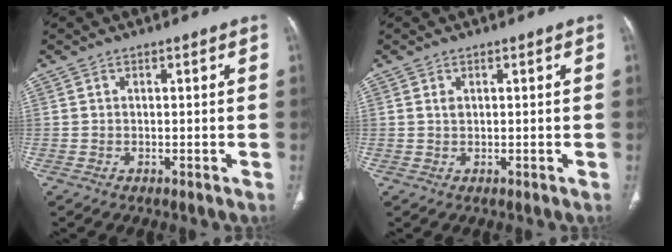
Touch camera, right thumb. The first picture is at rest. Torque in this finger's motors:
{"motor_torque": [0.36, 0.61, 0.31, 0.06, -0.08]}